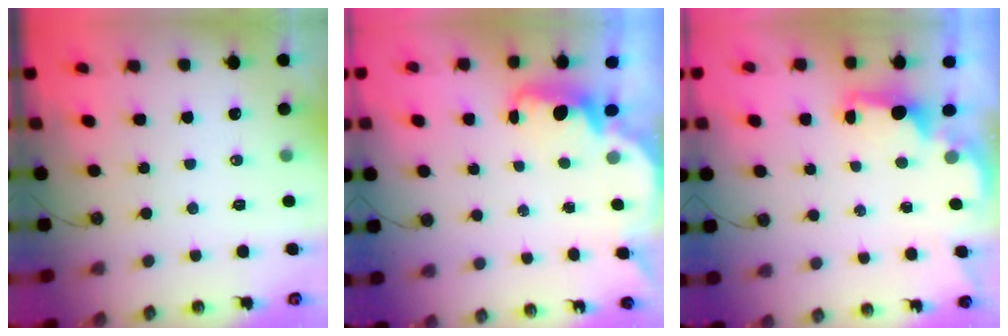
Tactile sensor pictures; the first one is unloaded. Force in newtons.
{"total": 2.2, "press": 2.1, "slide": 0.6}
{"total": 1.7, "press": 1.6, "slide": 0.6}